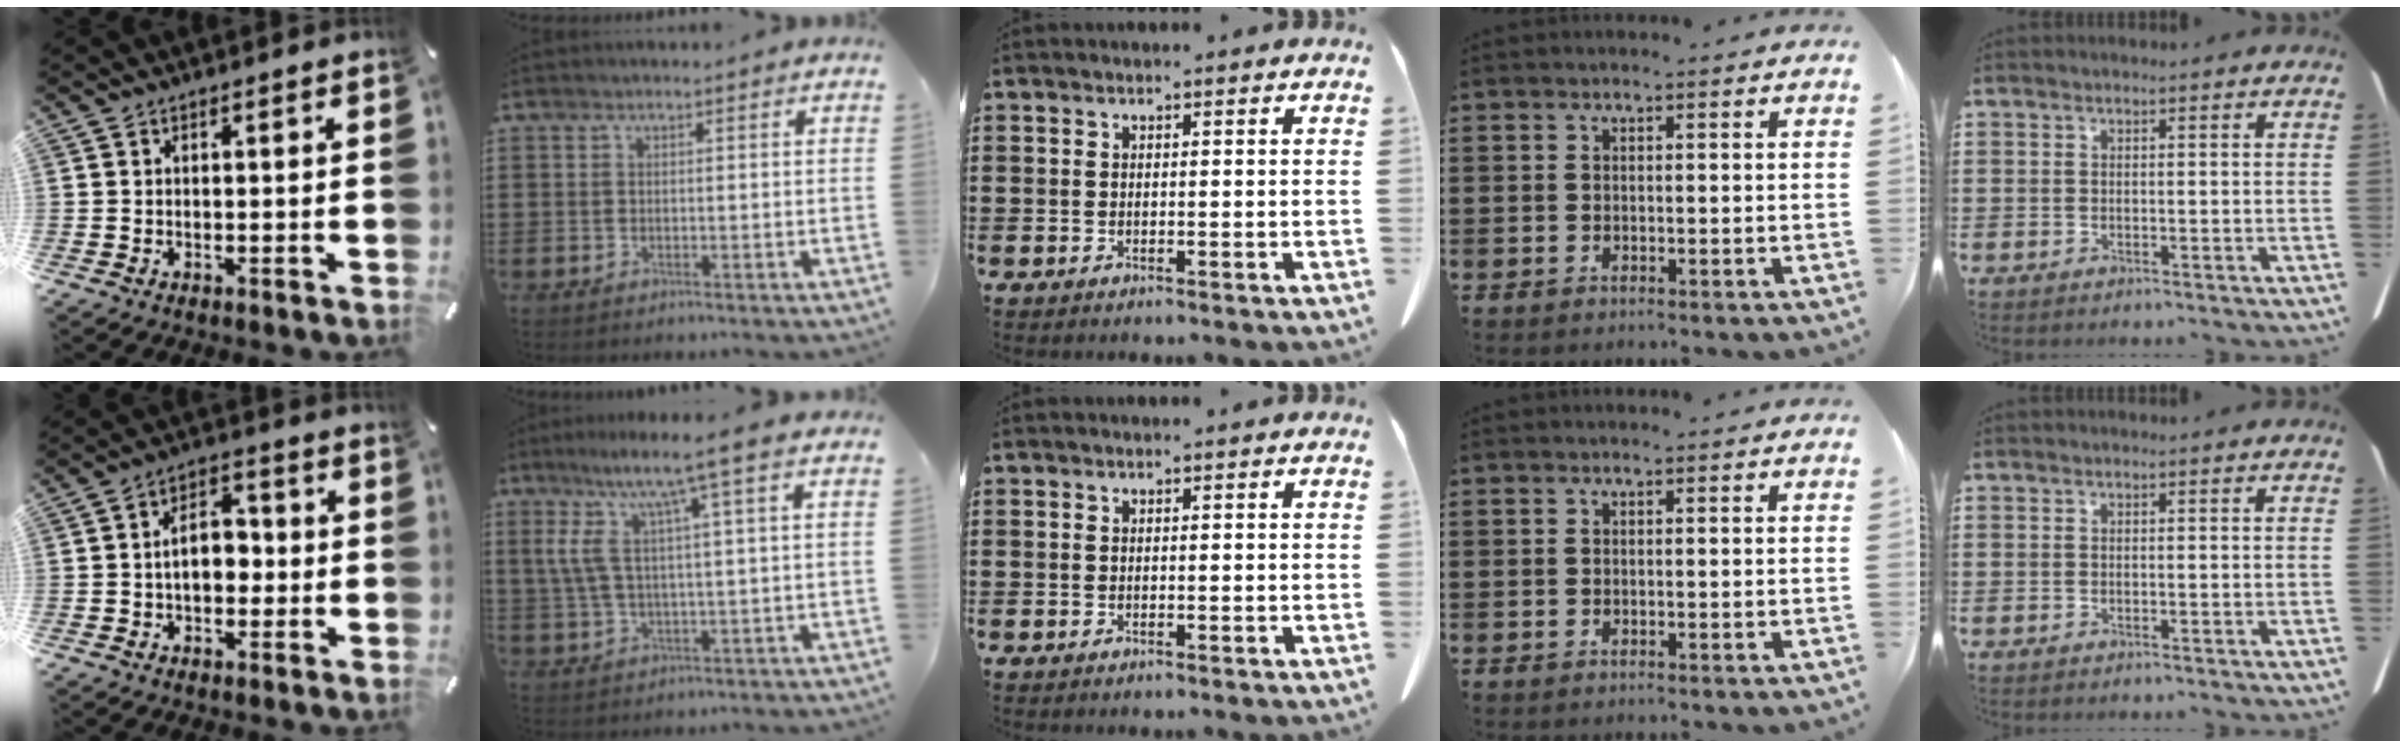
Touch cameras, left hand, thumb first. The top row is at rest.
{"thumb": {"total": 7.5, "force": [-1.0, 5.0, 5.6], "torque": [-0.083, 0.006, -0.023]}, "index": {"total": 9.5, "force": [4.4, 0.3, 8.4], "torque": [-0.189, -0.009, 0.066]}}